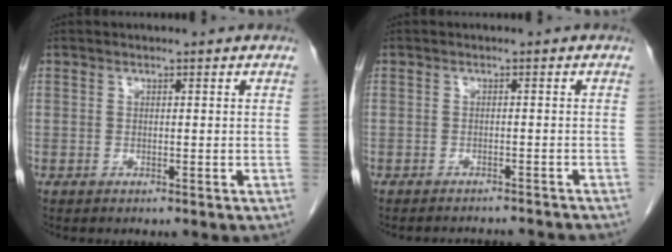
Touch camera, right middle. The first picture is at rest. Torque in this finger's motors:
{"motor_torque": [-0.52, 0.03, -0.18, -0.03]}